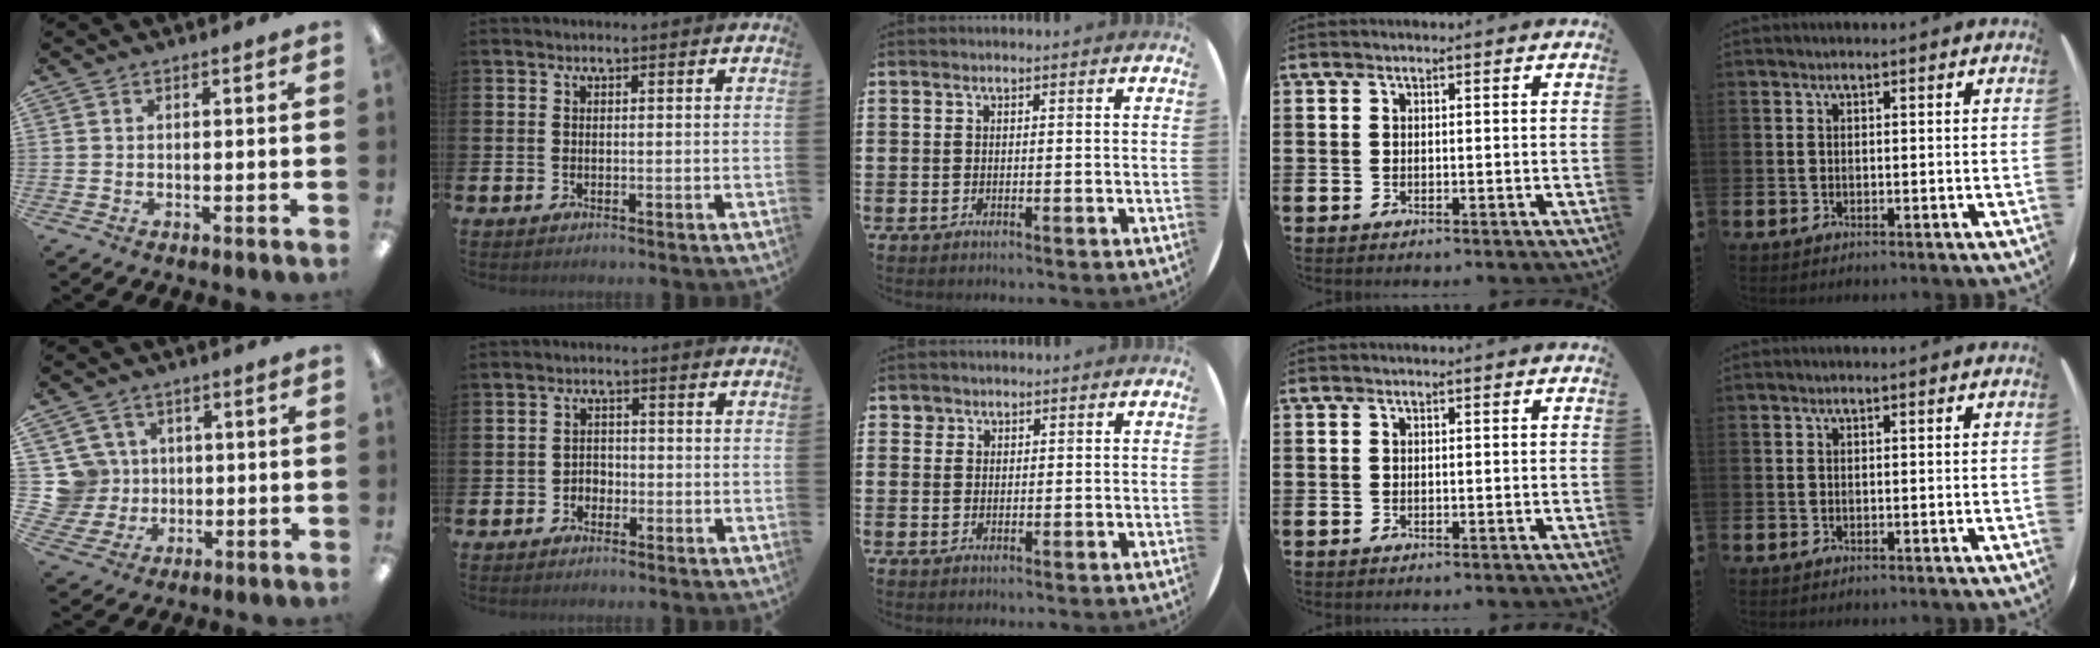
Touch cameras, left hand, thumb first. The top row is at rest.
{"thumb": {"total": 8.9, "force": [2.1, 8.6, 1.3], "torque": [-0.063, 0.000, 0.049]}, "index": {"total": 2.0, "force": [-1.3, 1.4, 0.3], "torque": [-0.004, 0.001, -0.032]}, "middle": {"total": 1.5, "force": [1.2, 0.8, 0.1], "torque": [0.005, -0.001, 0.024]}}